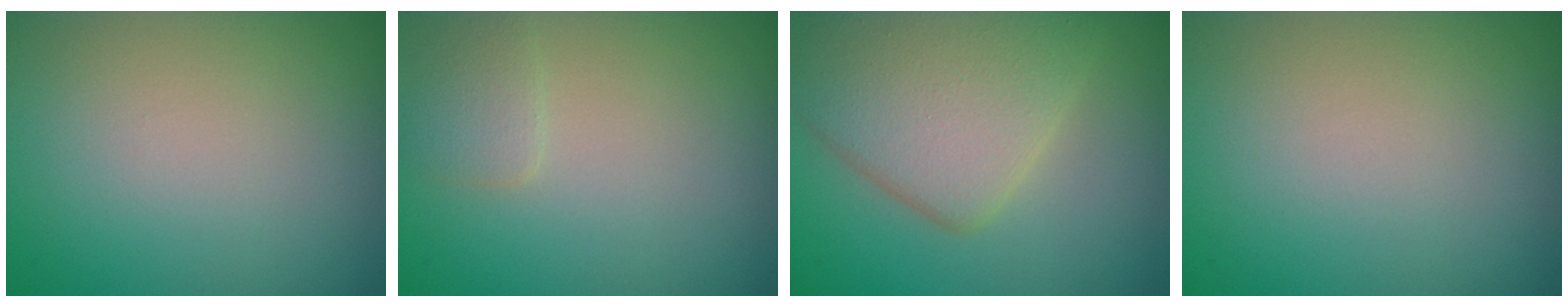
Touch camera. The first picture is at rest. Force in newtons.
{"total": 1.5, "press": 1.5, "slide": 0.0}
{"total": 6.6, "press": 6.6, "slide": 0.3}
{"total": 0.0}